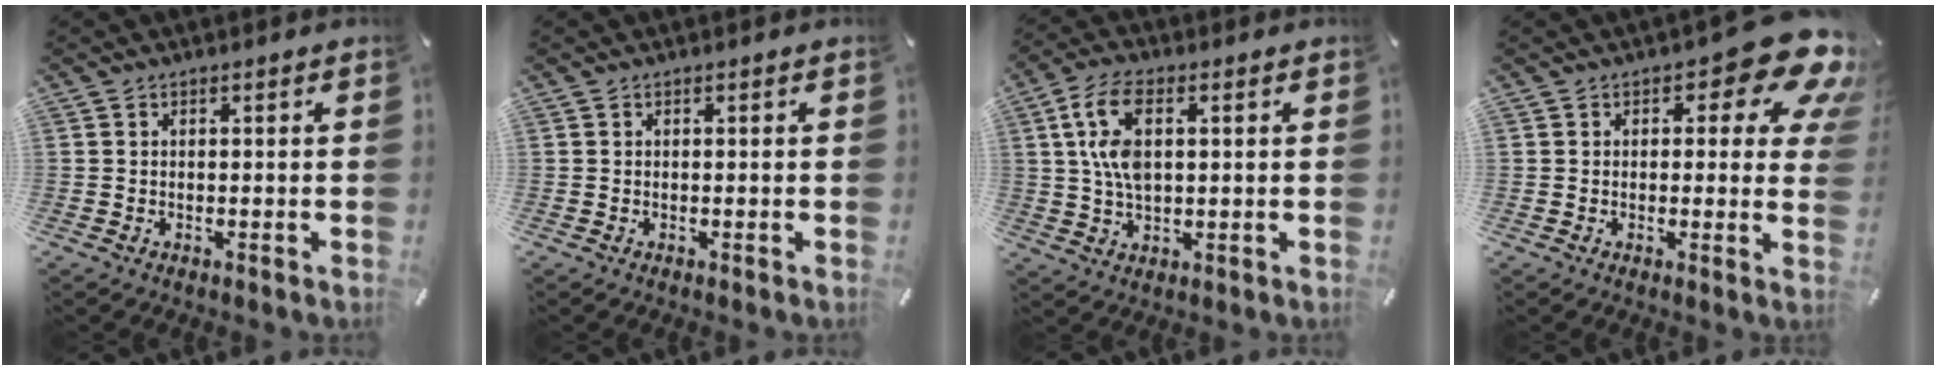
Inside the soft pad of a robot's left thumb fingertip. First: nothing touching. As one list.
[{"total": 0.0}, {"total": 9.9, "force": [2.4, 5.4, 8.0], "torque": [-0.193, 0.000, 0.036]}, {"total": 11.5, "force": [5.8, 5.1, 8.5], "torque": [-0.100, -0.034, 0.096]}]